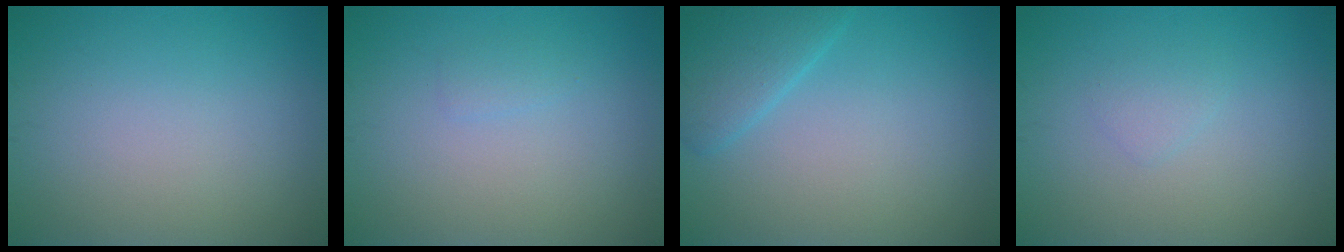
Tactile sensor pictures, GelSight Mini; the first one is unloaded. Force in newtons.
{"total": 0.7, "press": 0.7, "slide": 0.1}
{"total": 3.0, "press": 3.0, "slide": 0.2}
{"total": 0.9, "press": 0.9, "slide": 0.1}